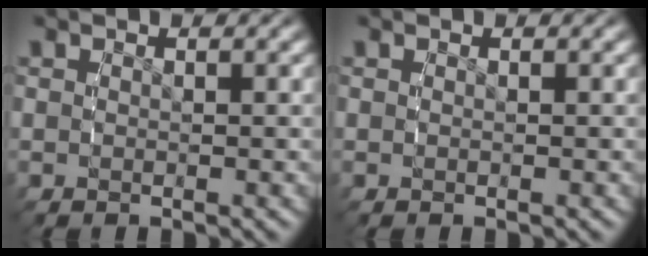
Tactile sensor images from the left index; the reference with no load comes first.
{"total": 0.0}